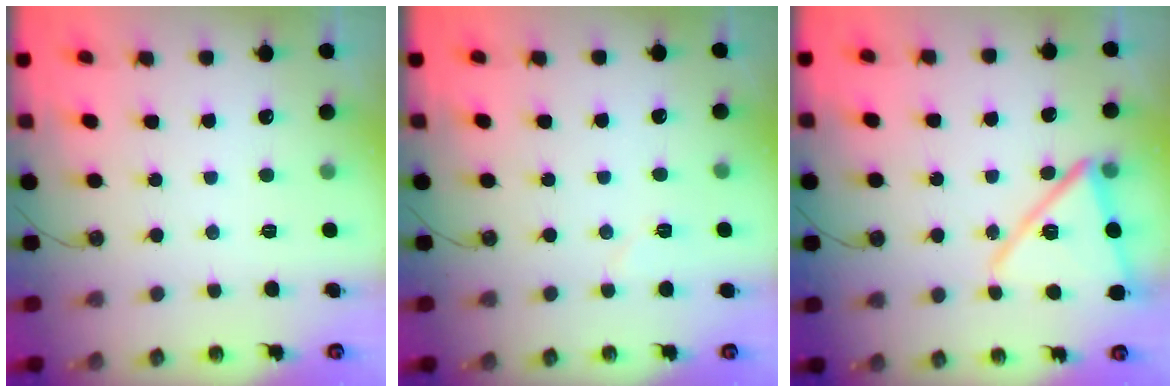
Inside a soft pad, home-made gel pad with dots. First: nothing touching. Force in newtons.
{"total": 4.4, "press": 4.1, "slide": 1.6}
{"total": 15.2, "press": 15.1, "slide": 1.9}